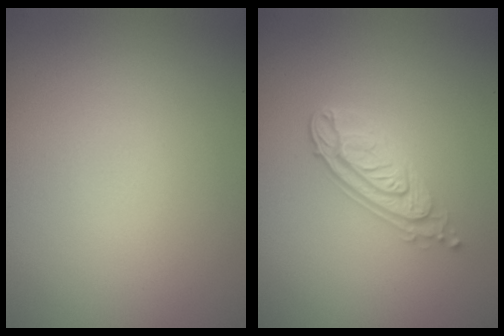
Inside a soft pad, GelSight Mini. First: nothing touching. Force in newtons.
{"total": 3.3, "press": 2.7, "slide": 1.9}